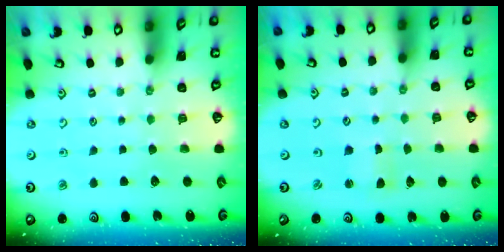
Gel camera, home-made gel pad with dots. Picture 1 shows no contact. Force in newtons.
{"total": 1.2, "press": 1.2, "slide": 0.2}